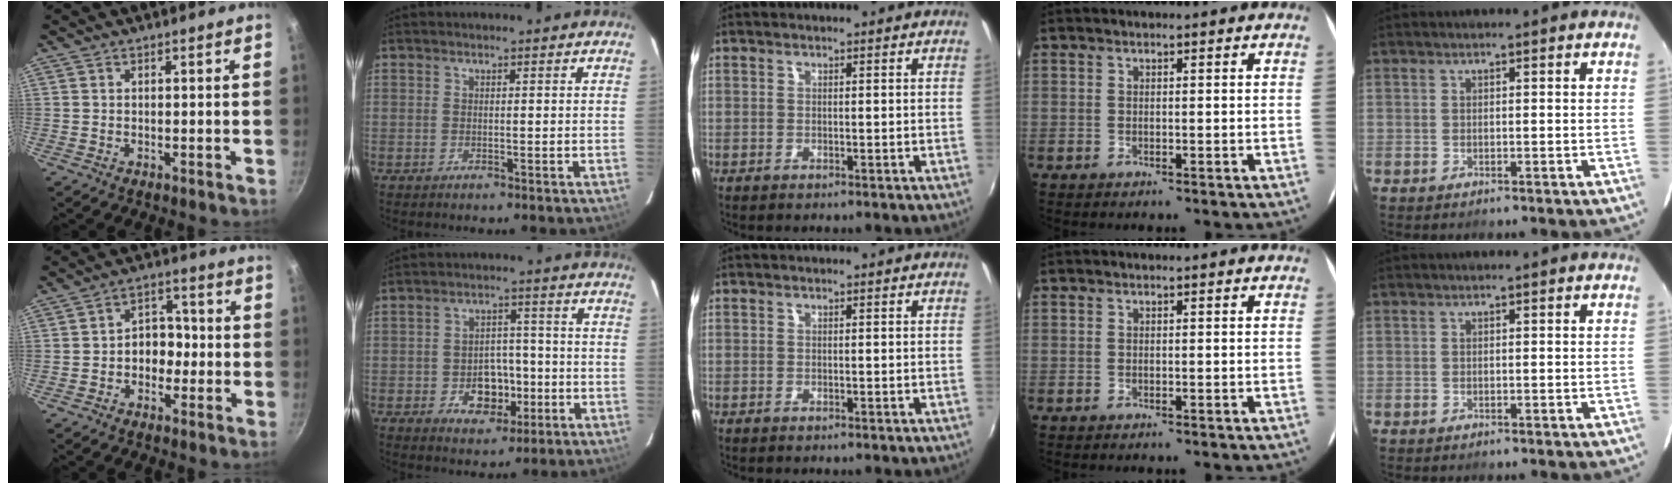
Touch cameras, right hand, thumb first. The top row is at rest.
{"thumb": {"total": 6.7, "force": [-1.1, 5.2, 4.1], "torque": [-0.012, 0.023, -0.025]}, "index": {"total": 7.6, "force": [-2.5, 5.8, 4.2], "torque": [-0.081, 0.012, -0.024]}}